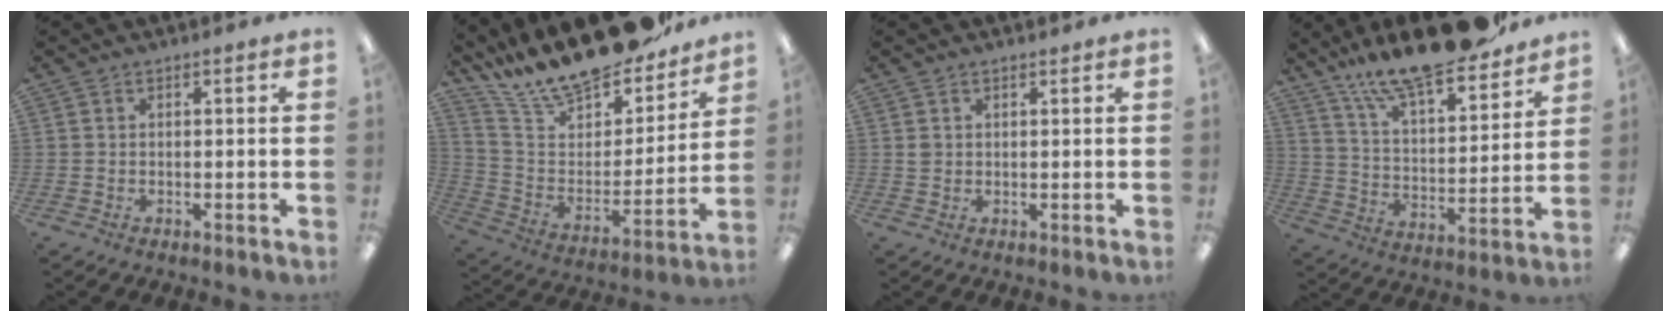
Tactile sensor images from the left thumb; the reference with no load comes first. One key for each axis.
{"total": 20.4, "fx": 18.2, "fy": 5.0, "fz": 7.9, "tx": -0.155, "ty": -0.132, "tz": 0.315}
{"total": 1.4, "fx": 0.7, "fy": 1.1, "fz": 0.3, "tx": -0.007, "ty": 0.002, "tz": 0.014}
{"total": 18.8, "fx": 16.2, "fy": 4.4, "fz": 8.6, "tx": -0.145, "ty": -0.110, "tz": 0.280}